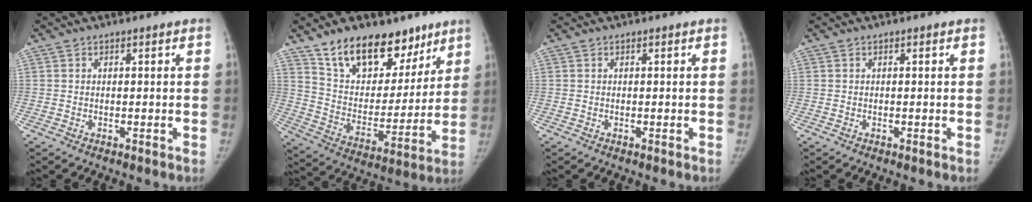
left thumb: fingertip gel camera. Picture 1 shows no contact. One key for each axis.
{"total": 20.4, "fx": 13.8, "fy": 11.4, "fz": 9.7, "tx": -0.098, "ty": -0.069, "tz": 0.232}
{"total": 0.0}
{"total": 0.0}